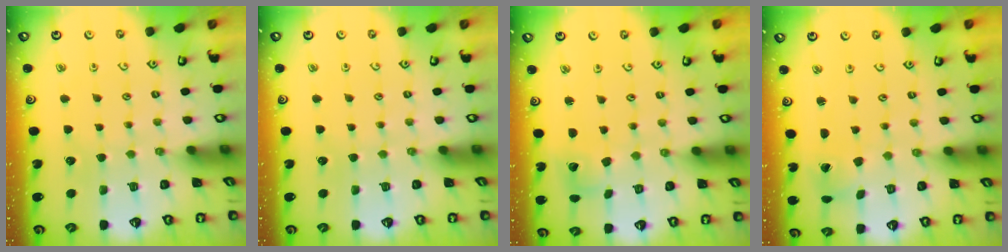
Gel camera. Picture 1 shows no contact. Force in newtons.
{"total": 0.0}
{"total": 4.8, "press": 4.8, "slide": 0.6}
{"total": 1.0, "press": 1.0, "slide": 0.1}